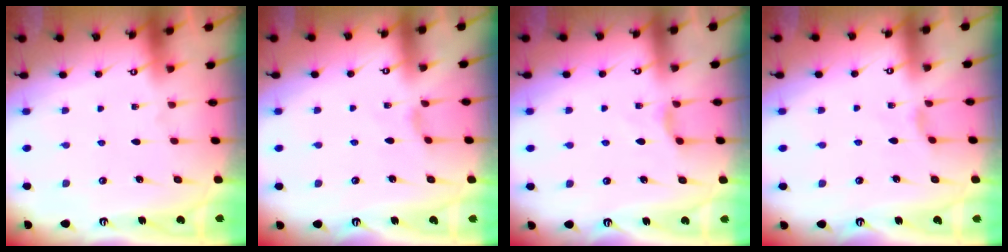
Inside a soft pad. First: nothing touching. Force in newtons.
{"total": 1.4, "press": 1.3, "slide": 0.4}
{"total": 3.0, "press": 2.9, "slide": 0.5}
{"total": 1.8, "press": 1.7, "slide": 0.5}